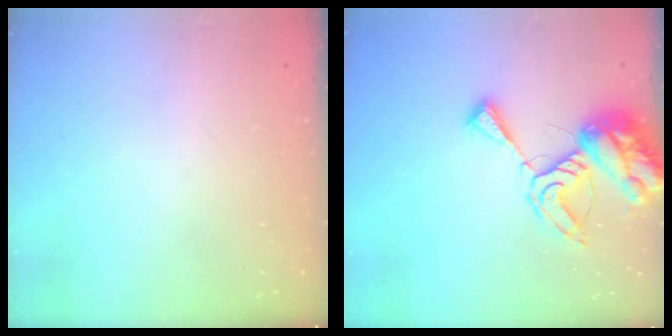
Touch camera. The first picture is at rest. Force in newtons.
{"total": 12.8, "press": 12.8, "slide": 1.4}